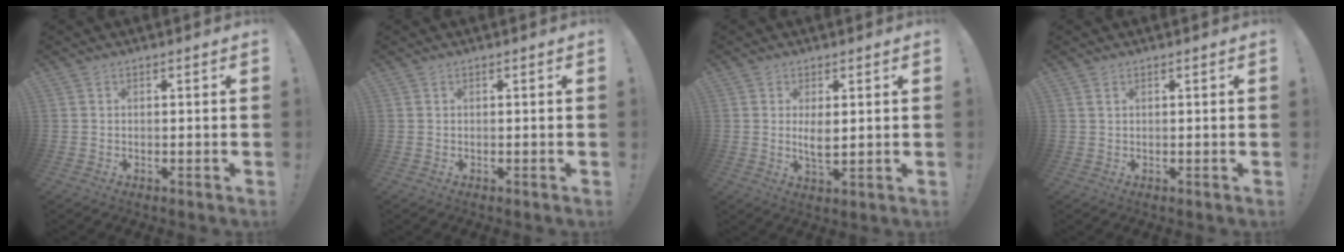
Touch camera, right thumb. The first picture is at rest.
{"total": 0.0}
{"total": 4.5, "force": [0.9, 1.8, 4.1], "torque": [-0.063, -0.011, 0.010]}
{"total": 0.9, "force": [0.5, 0.3, 0.7], "torque": [-0.009, -0.002, 0.007]}